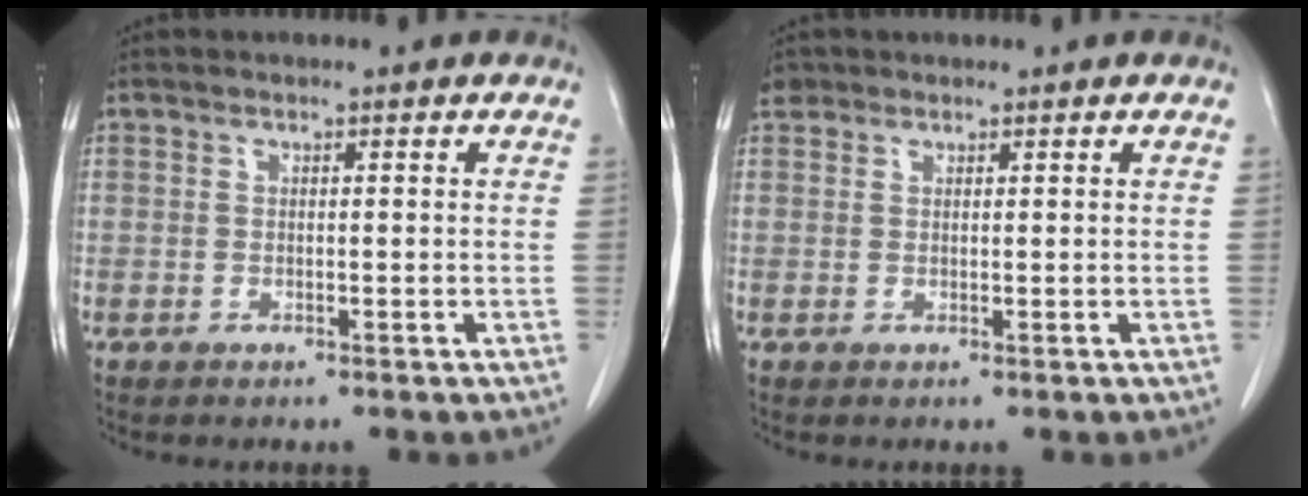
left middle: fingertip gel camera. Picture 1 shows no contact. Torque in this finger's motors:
{"motor_torque": [-0.26, -0.26, 0.11, 0.04]}